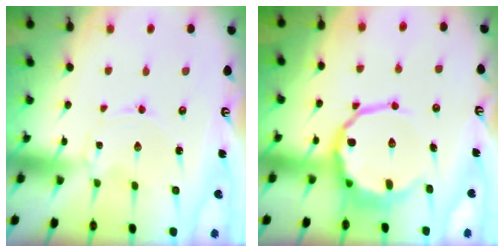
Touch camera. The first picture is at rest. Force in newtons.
{"total": 11.8, "press": 11.3, "slide": 3.4}